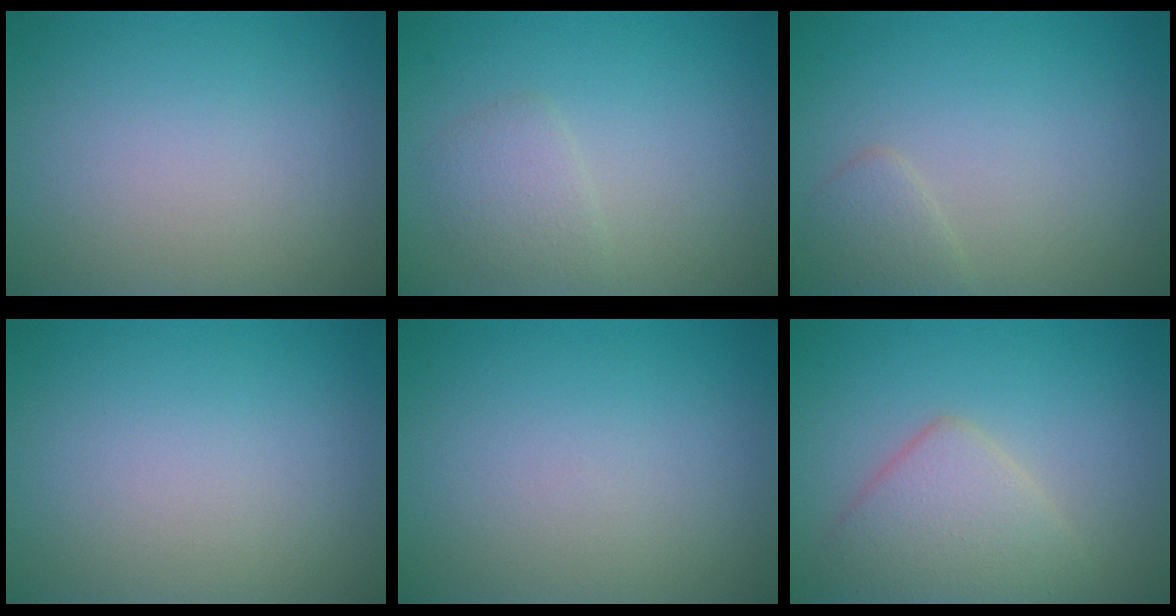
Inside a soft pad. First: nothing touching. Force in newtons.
{"total": 1.9, "press": 1.9, "slide": 0.0}
{"total": 1.4, "press": 1.4, "slide": 0.1}
{"total": 0.0}
{"total": 0.0}
{"total": 4.4, "press": 4.4, "slide": 0.3}